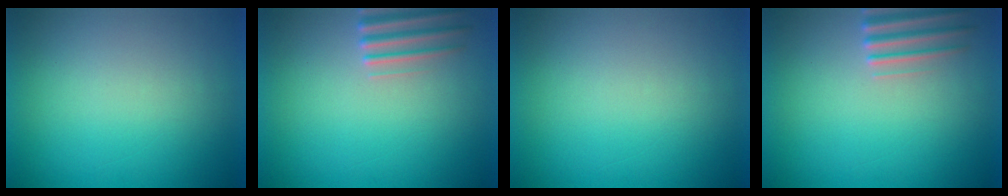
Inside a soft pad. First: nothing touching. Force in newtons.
{"total": 2.8}
{"total": 0.0}
{"total": 2.8}